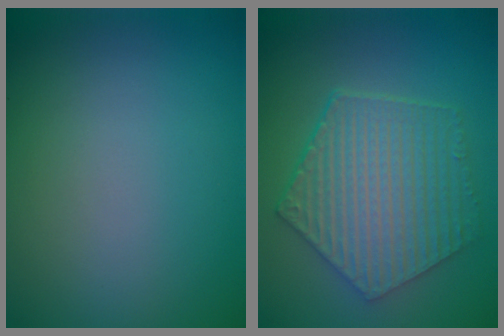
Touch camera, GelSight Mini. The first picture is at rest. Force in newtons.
{"total": 6.8, "press": 5.0, "slide": 4.6}